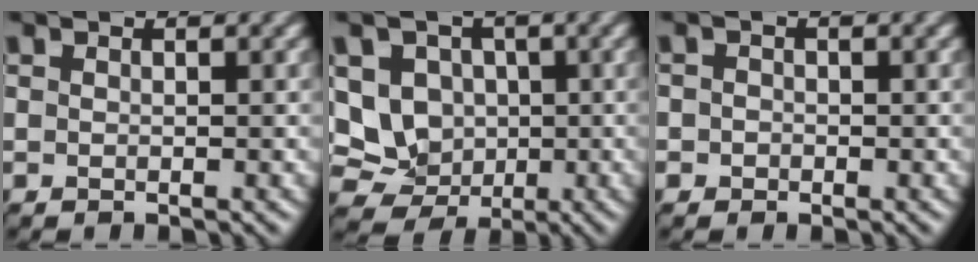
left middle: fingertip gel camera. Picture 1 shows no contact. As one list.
[{"total": 8.4, "force": [0.1, 7.5, 3.8], "torque": [-0.056, 0.021, -0.038]}, {"total": 1.2, "force": [-0.4, 1.1, 0.2], "torque": [0.007, 0.000, -0.011]}]